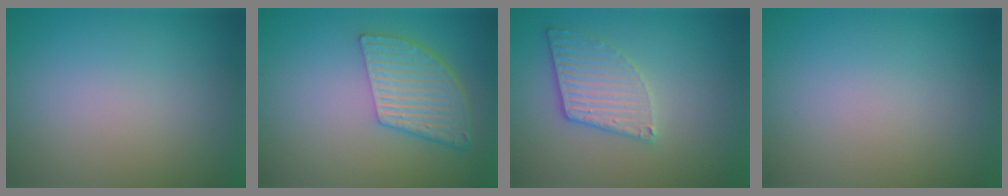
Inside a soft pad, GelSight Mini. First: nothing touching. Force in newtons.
{"total": 5.6, "press": 4.1, "slide": 3.8}
{"total": 3.2, "press": 3.0, "slide": 0.9}
{"total": 0.0}